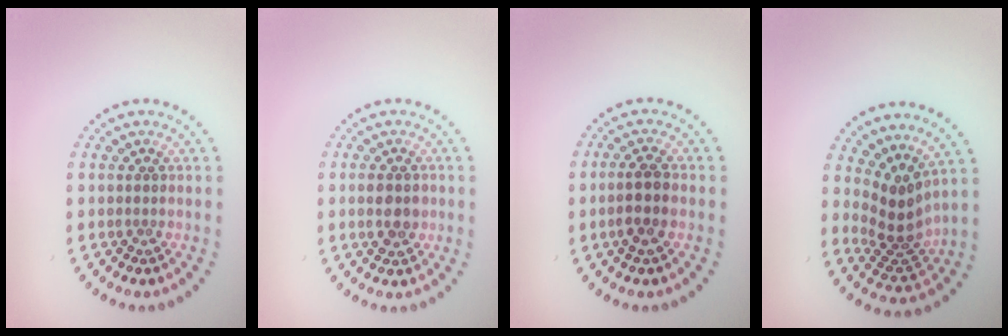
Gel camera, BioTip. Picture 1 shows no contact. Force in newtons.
{"total": 2.7, "press": 2.7, "slide": 0.2}
{"total": 2.6, "press": 2.4, "slide": 0.9}
{"total": 3.3, "press": 2.4, "slide": 2.4}